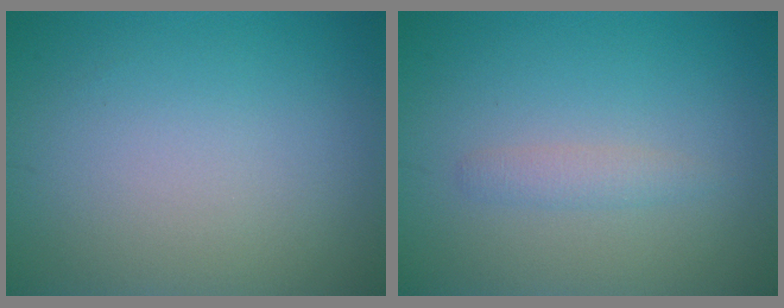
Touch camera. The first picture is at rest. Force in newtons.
{"total": 1.3, "press": 1.3, "slide": 0.1}